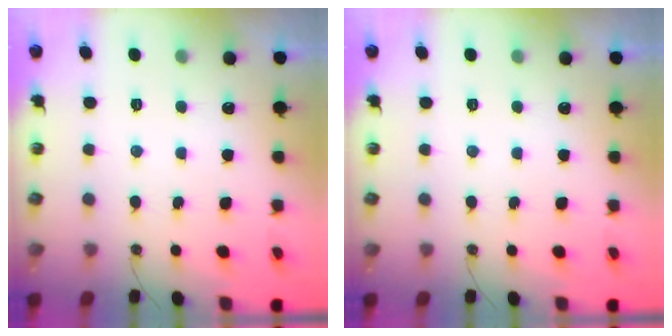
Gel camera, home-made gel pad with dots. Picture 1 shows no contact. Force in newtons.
{"total": 0.0}